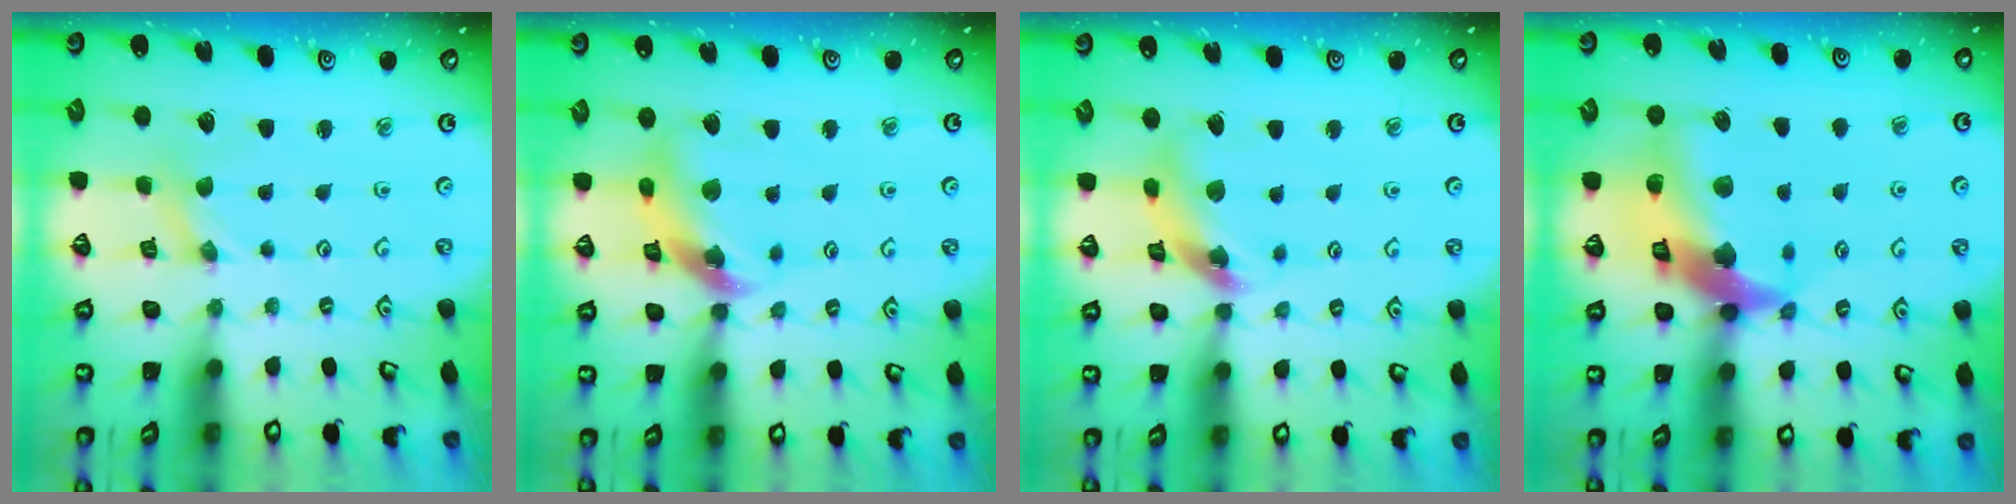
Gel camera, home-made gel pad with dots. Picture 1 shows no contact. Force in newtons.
{"total": 13.8, "press": 13.7, "slide": 1.6}
{"total": 12.6, "press": 12.5, "slide": 1.7}
{"total": 18.4, "press": 18.2, "slide": 2.4}